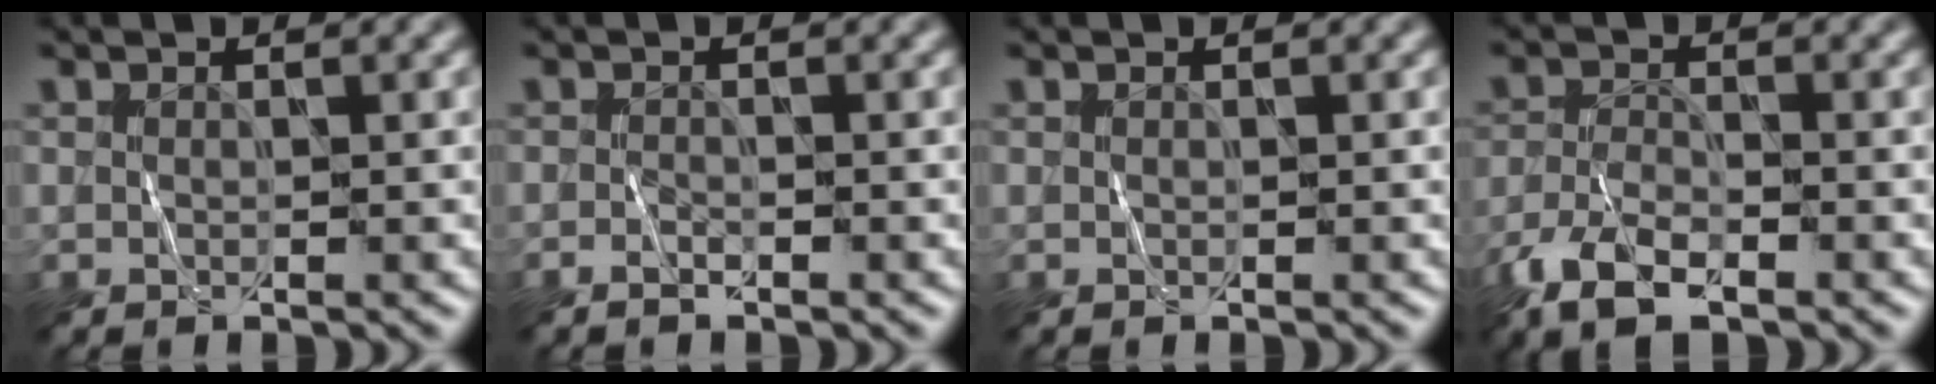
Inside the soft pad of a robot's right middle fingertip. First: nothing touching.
{"total": 0.9, "force": [-0.7, 0.3, 0.6], "torque": [-0.011, -0.001, -0.014]}
{"total": 0.0}
{"total": 5.9, "force": [-3.9, 2.4, 3.7], "torque": [-0.075, -0.010, -0.080]}